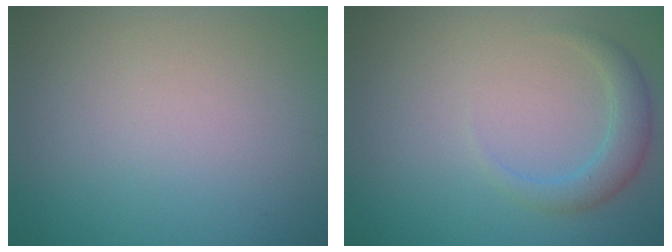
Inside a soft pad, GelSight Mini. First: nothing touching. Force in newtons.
{"total": 2.4, "press": 2.4, "slide": 0.1}